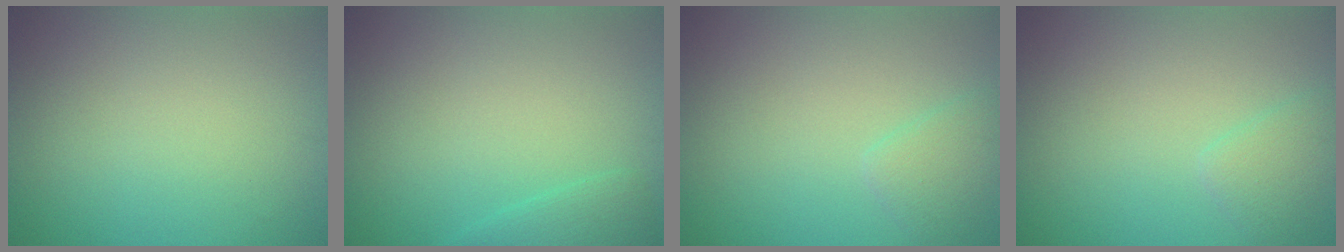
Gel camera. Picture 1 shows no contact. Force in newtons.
{"total": 1.7, "press": 1.7, "slide": 0.2}
{"total": 1.5, "press": 1.5, "slide": 0.1}
{"total": 1.5, "press": 1.5, "slide": 0.1}